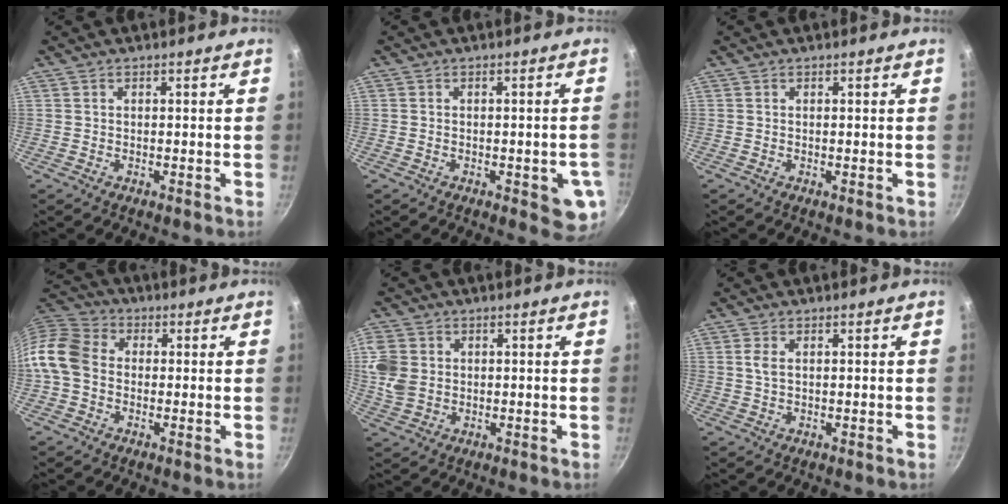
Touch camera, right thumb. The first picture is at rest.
{"total": 6.9, "force": [-1.9, 2.5, 6.2], "torque": [-0.053, -0.002, -0.023]}
{"total": 0.0}
{"total": 9.3, "force": [-1.0, 7.2, 5.8], "torque": [-0.097, 0.022, -0.042]}
{"total": 7.3, "force": [0.9, 5.9, 4.3], "torque": [-0.082, -0.006, 0.016]}
{"total": 2.1, "force": [0.5, 1.1, 1.7], "torque": [-0.034, 0.000, 0.011]}